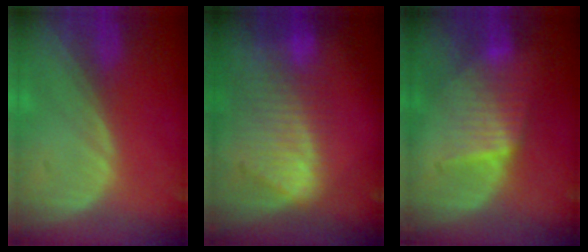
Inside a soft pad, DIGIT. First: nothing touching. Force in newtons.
{"total": 9.4, "press": 8.2, "slide": 4.7}
{"total": 6.5, "press": 6.4, "slide": 1.0}